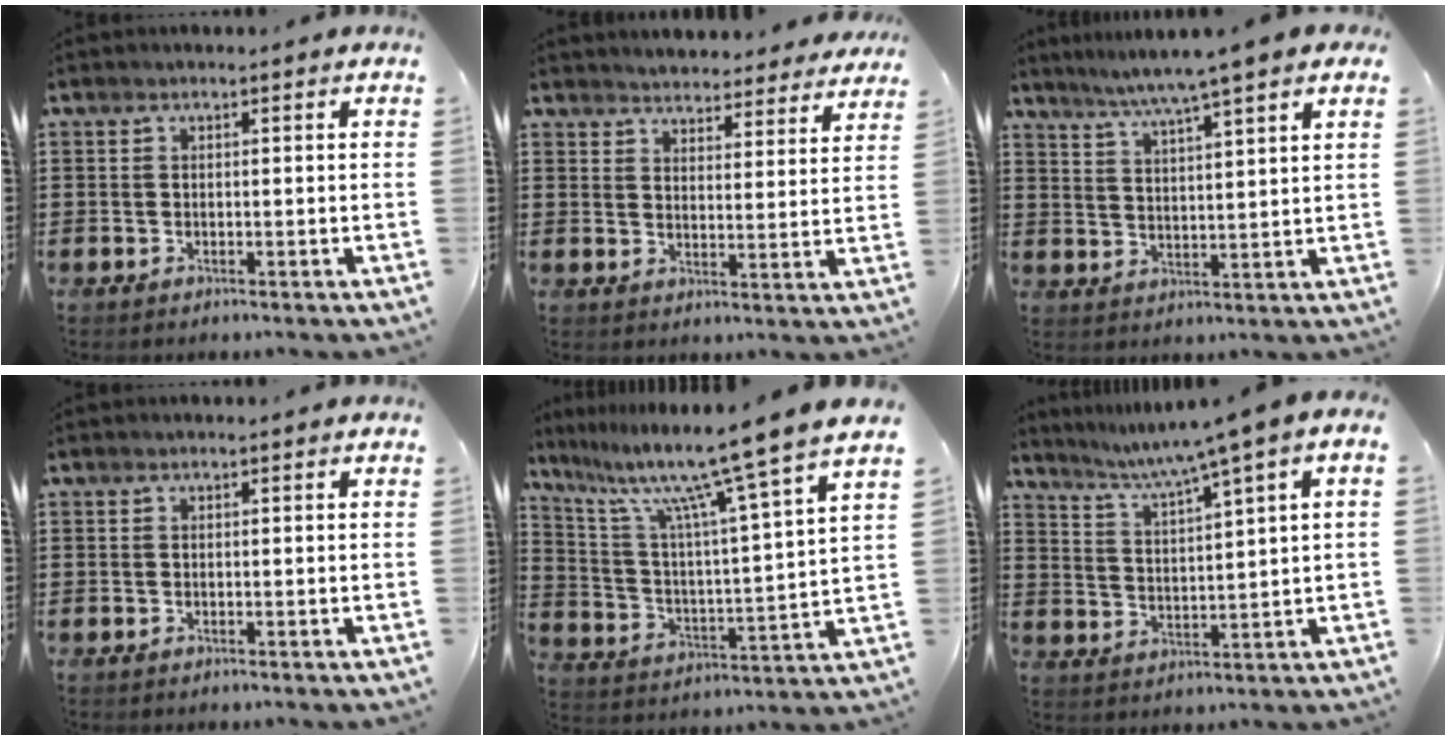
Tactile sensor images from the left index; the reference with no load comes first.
{"total": 4.1, "force": [4.1, 0.1, -0.1], "torque": [-0.008, -0.026, 0.072]}
{"total": 5.7, "force": [4.7, -0.9, 3.0], "torque": [-0.075, -0.023, 0.080]}
{"total": 0.0}
{"total": 11.9, "force": [9.7, -0.9, 6.9], "torque": [-0.164, -0.068, 0.149]}
{"total": 5.6, "force": [4.0, -0.6, 4.0], "torque": [-0.092, -0.029, 0.058]}